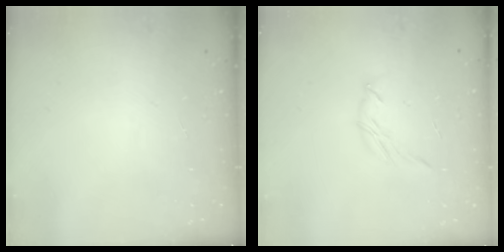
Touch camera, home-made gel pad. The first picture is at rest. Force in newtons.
{"total": 3.8, "press": 3.7, "slide": 0.8}